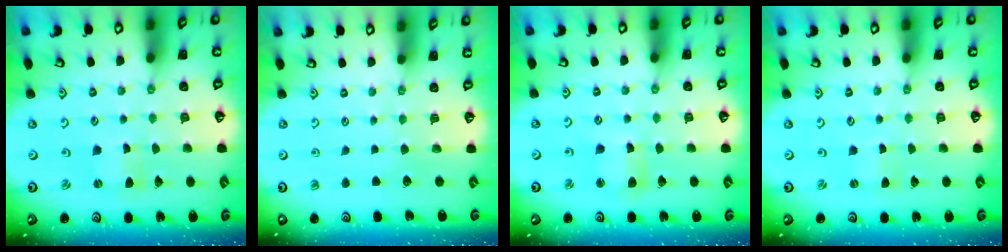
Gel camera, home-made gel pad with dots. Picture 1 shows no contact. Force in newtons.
{"total": 0.0}
{"total": 5.3, "press": 5.2, "slide": 0.8}
{"total": 0.5, "press": 0.5, "slide": 0.1}